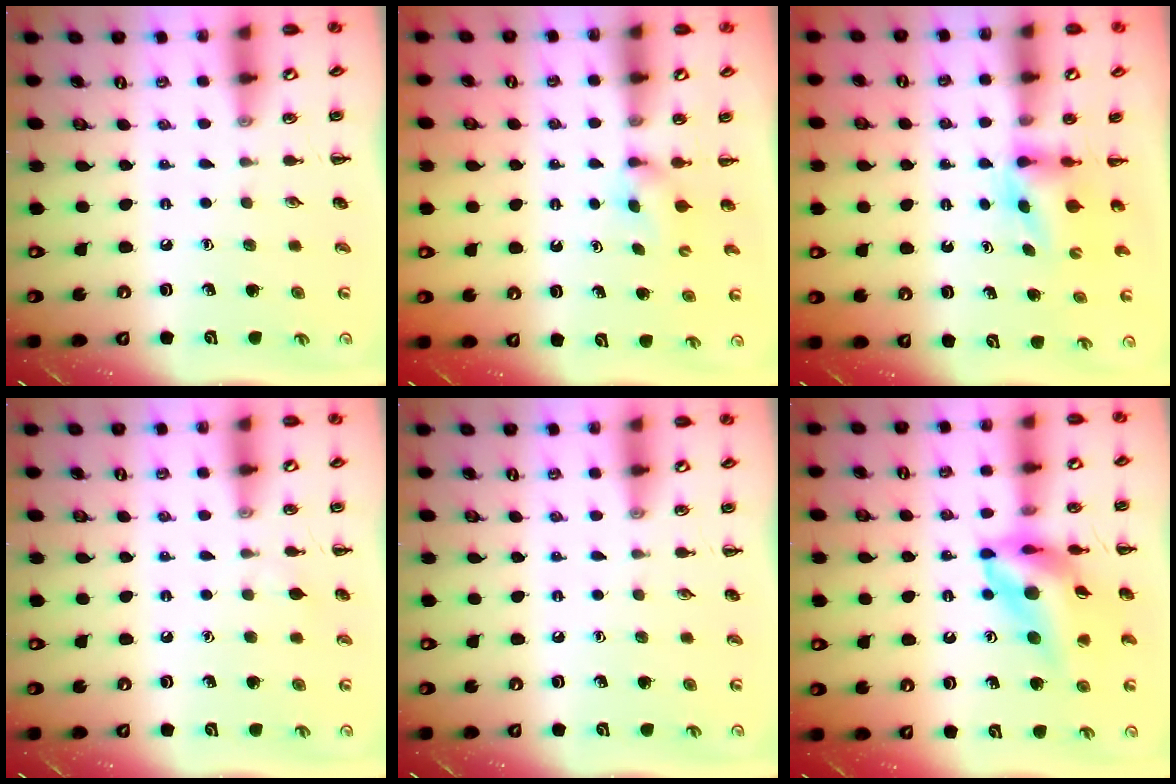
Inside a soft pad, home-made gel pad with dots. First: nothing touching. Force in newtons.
{"total": 2.4, "press": 2.3, "slide": 0.9}
{"total": 3.6, "press": 3.6, "slide": 0.6}
{"total": 2.9, "press": 2.7, "slide": 0.9}
{"total": 0.0}
{"total": 14.2, "press": 13.5, "slide": 4.6}